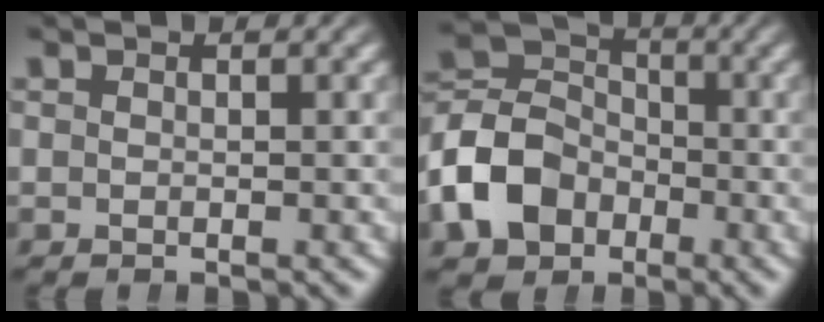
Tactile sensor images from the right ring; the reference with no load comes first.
{"total": 7.8, "force": [-1.5, 6.4, 4.1], "torque": [-0.091, -0.022, -0.021]}